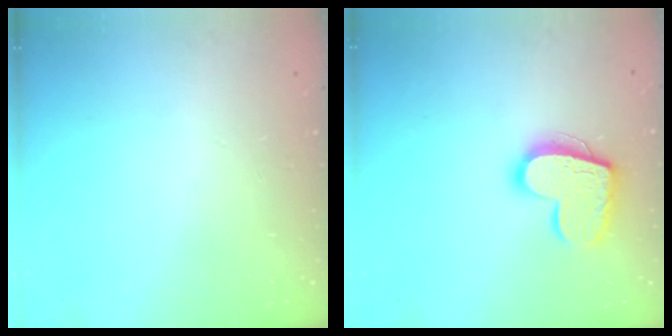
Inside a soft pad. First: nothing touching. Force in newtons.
{"total": 16.1, "press": 16.1, "slide": 0.9}